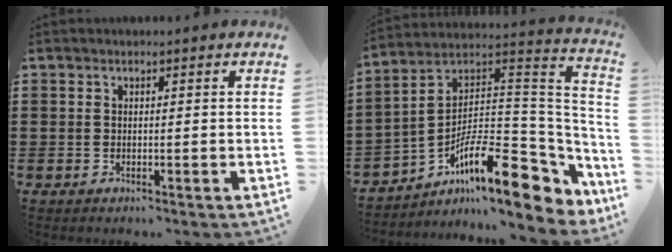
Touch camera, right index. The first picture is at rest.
{"total": 13.4, "force": [-7.8, 5.0, 9.6], "torque": [-0.153, -0.003, -0.141]}